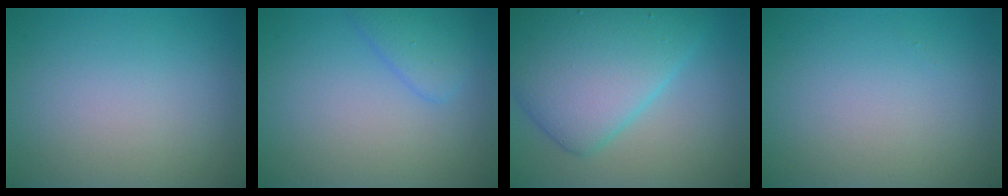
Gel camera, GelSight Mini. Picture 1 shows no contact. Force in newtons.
{"total": 2.4, "press": 2.4, "slide": 0.1}
{"total": 8.7, "press": 8.7, "slide": 0.1}
{"total": 0.0}